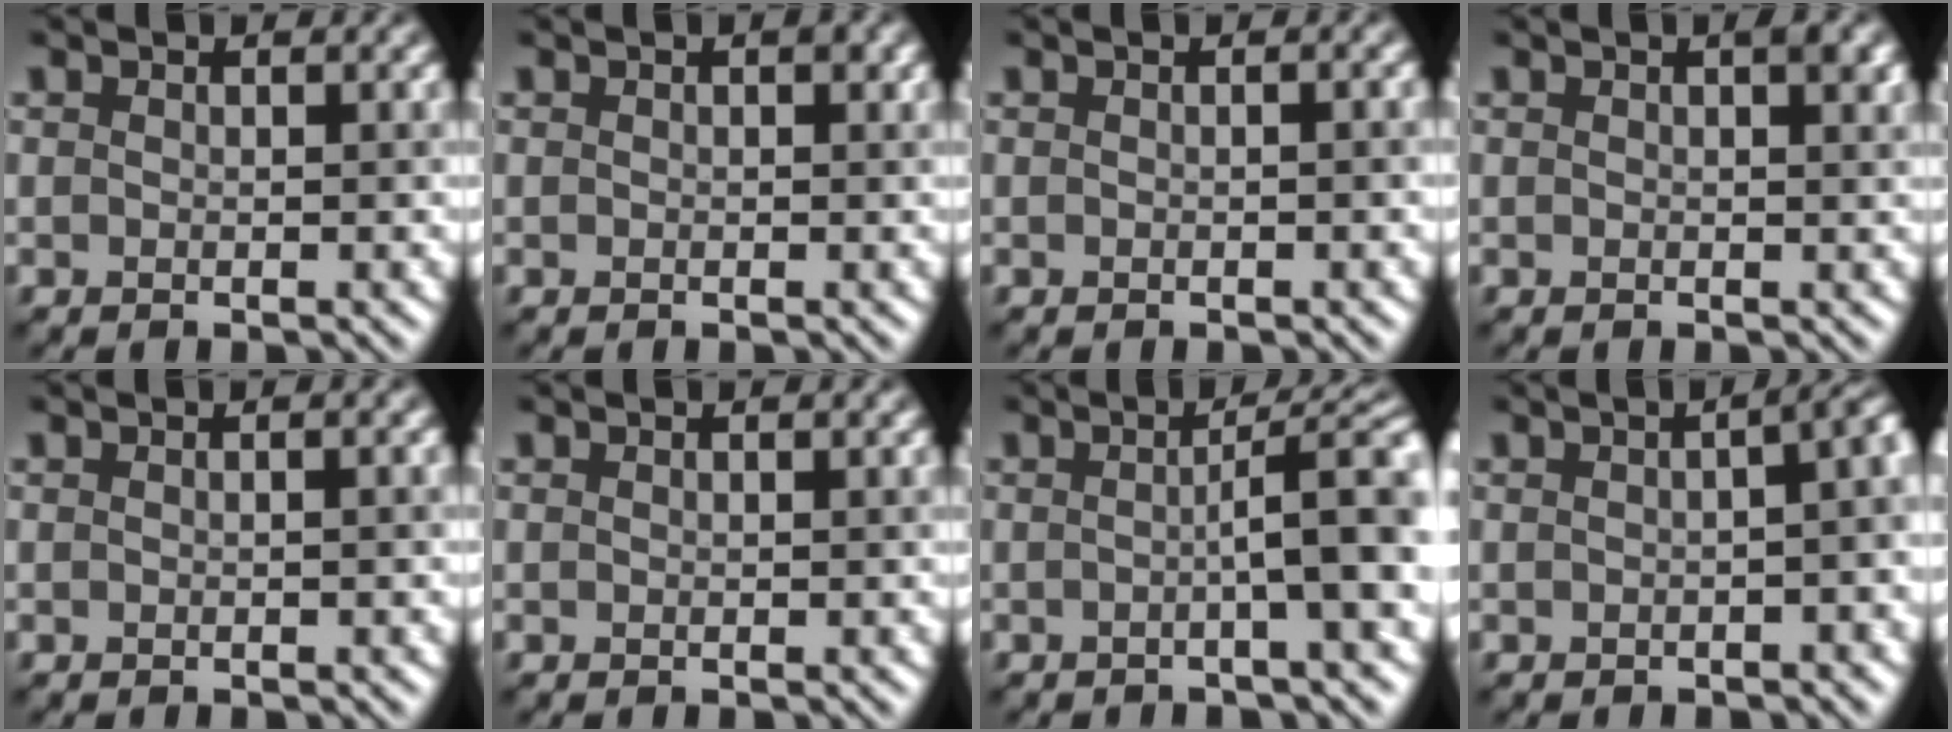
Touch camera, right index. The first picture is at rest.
{"total": 0.0}
{"total": 1.9, "force": [0.4, 1.0, 1.5], "torque": [0.003, 0.010, -0.018]}
{"total": 1.1, "force": [0.6, 0.1, 1.0], "torque": [-0.011, 0.006, 0.010]}
{"total": 1.6, "force": [0.4, 0.8, 1.3], "torque": [0.004, 0.007, -0.016]}
{"total": 0.0}
{"total": 5.6, "force": [-0.2, 0.7, 5.6], "torque": [-0.073, 0.013, -0.005]}
{"total": 7.8, "force": [0.1, 3.8, 6.8], "torque": [-0.008, 0.035, -0.014]}